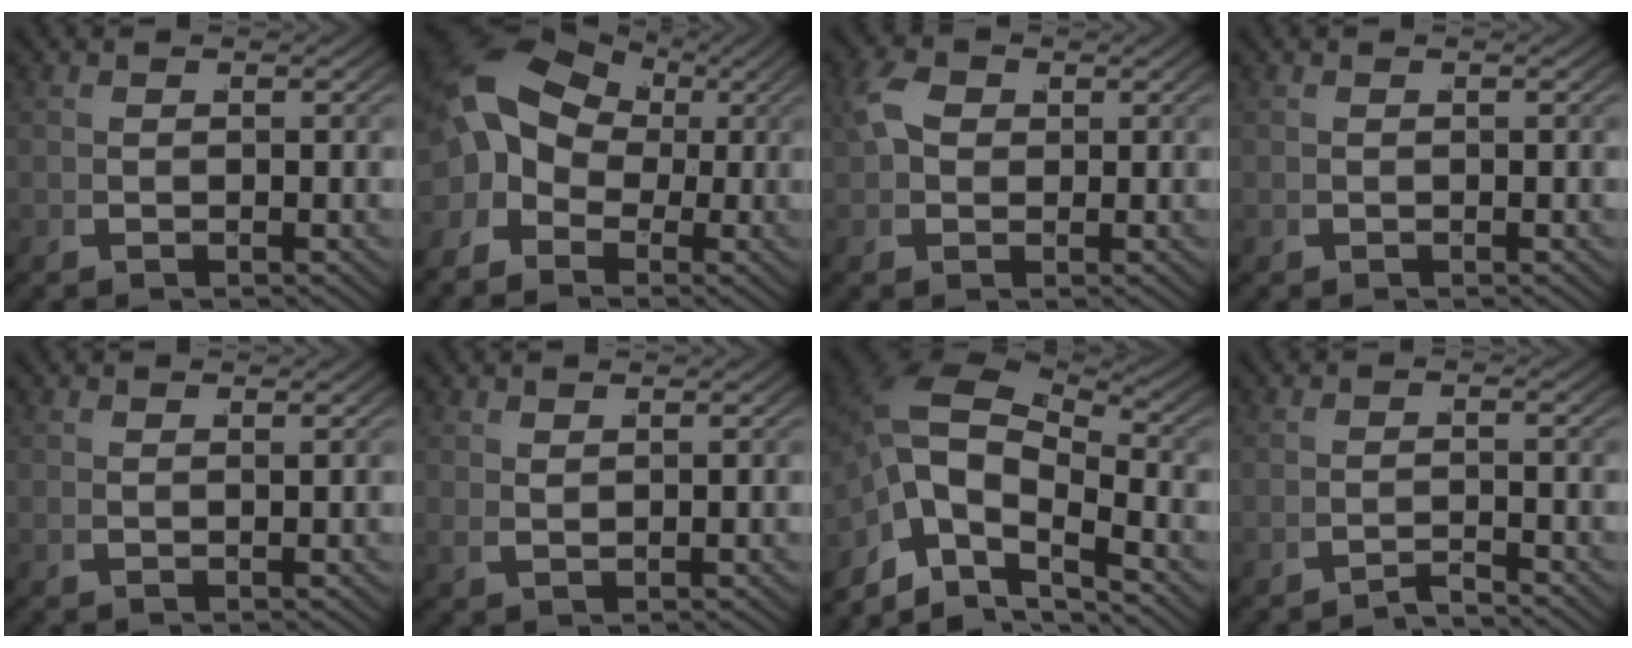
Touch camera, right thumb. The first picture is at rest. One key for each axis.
{"total": 8.5, "fx": 1.5, "fy": 6.7, "fz": 4.9, "tx": -0.107, "ty": 0.002, "tz": 0.012}
{"total": 3.5, "fx": 0.8, "fy": 2.5, "fz": 2.3, "tx": -0.057, "ty": -0.002, "tz": 0.014}
{"total": 0.0}
{"total": 1.1, "fx": 0.7, "fy": -0.8, "fz": -0.1, "tx": 0.011, "ty": 0.010, "tz": 0.012}
{"total": 1.0, "fx": 0.8, "fy": -0.5, "fz": 0.2, "tx": 0.003, "ty": 0.008, "tz": 0.015}
{"total": 8.8, "fx": -1.3, "fy": 5.5, "fz": 6.7, "tx": -0.160, "ty": -0.020, "tz": -0.025}
{"total": 2.4, "fx": -1.9, "fy": -1.1, "fz": -1.0, "tx": 0.026, "ty": 0.005, "tz": -0.042}